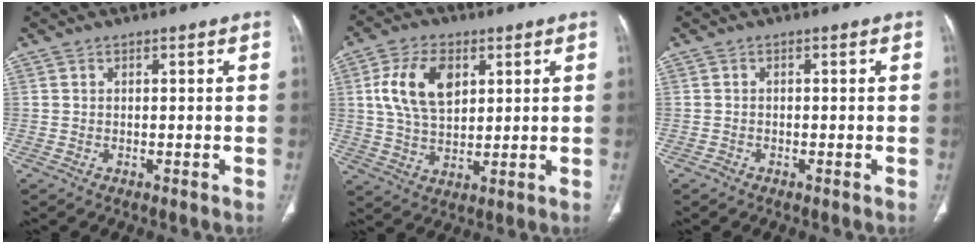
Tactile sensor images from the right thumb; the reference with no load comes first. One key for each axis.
{"total": 11.6, "fx": 3.5, "fy": 7.0, "fz": 8.6, "tx": -0.151, "ty": -0.005, "tz": 0.069}
{"total": 0.8, "fx": -0.6, "fy": 0.5, "fz": 0.0, "tx": -0.002, "ty": 0.002, "tz": -0.016}